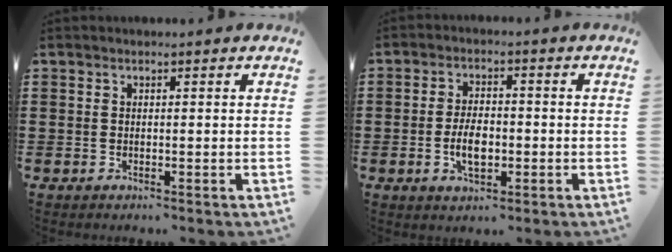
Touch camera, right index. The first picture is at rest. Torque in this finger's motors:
{"motor_torque": [1.24, 0.50, 0.70, 0.16]}